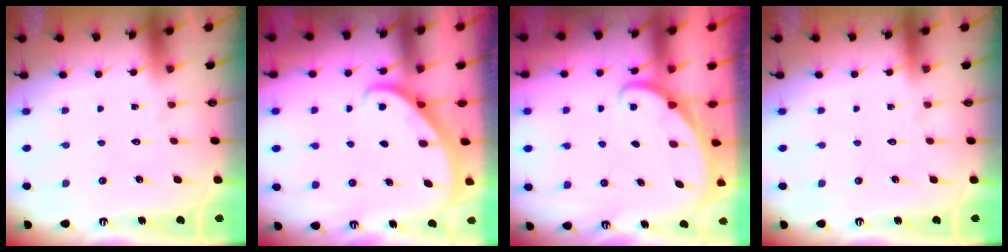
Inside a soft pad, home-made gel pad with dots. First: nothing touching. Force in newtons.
{"total": 2.3, "press": 2.3, "slide": 0.2}
{"total": 1.8, "press": 1.8, "slide": 0.1}
{"total": 0.0}